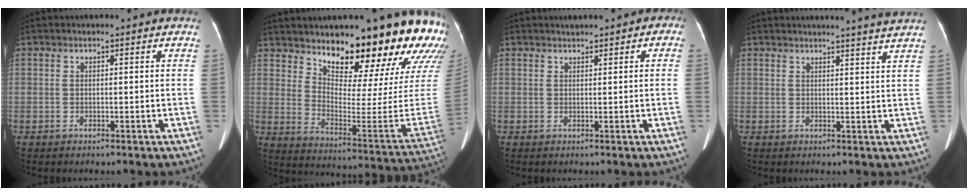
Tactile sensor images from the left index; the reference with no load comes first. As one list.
[{"total": 23.5, "force": [18.2, 3.8, 14.2], "torque": [-0.211, -0.078, 0.242]}, {"total": 1.9, "force": [1.0, 0.8, 1.3], "torque": [-0.020, 0.016, 0.016]}, {"total": 7.8, "force": [7.3, -1.2, 2.7], "torque": [-0.031, -0.004, 0.071]}]